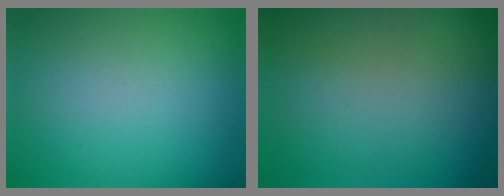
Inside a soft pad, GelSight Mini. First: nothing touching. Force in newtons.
{"total": 0.0}